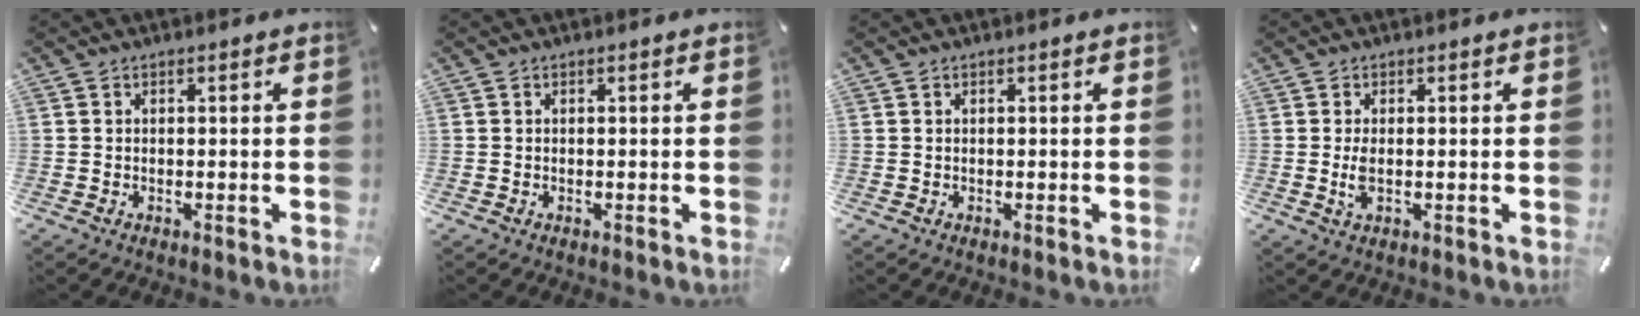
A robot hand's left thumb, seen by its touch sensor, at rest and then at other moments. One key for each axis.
{"total": 0.0}
{"total": 0.0}
{"total": 3.1, "fx": 0.0, "fy": 1.1, "fz": 2.9, "tx": -0.068, "ty": -0.006, "tz": -0.005}